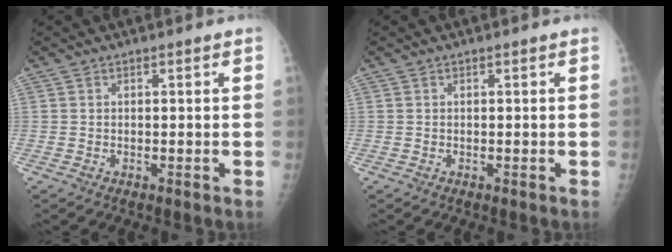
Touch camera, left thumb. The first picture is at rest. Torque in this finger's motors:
{"motor_torque": [0.01, 0.01, -0.08, -0.08, 0.00]}